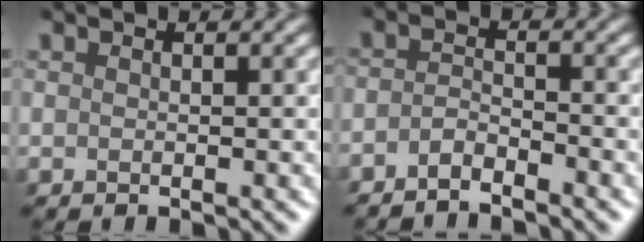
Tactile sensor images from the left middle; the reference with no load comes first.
{"total": 1.9, "force": [-1.8, 0.2, 0.7], "torque": [-0.020, 0.008, -0.037]}